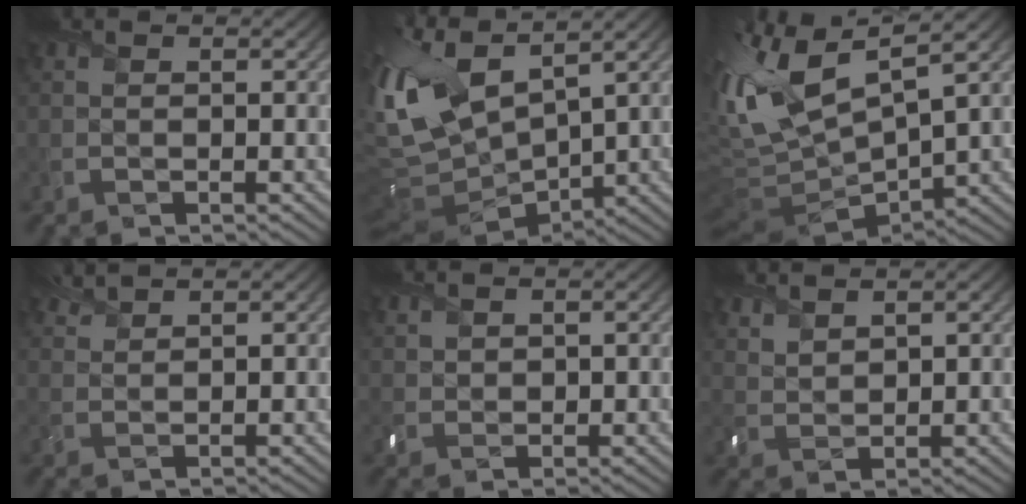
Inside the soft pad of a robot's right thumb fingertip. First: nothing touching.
{"total": 13.5, "force": [4.1, 6.5, 11.0], "torque": [-0.275, 0.005, 0.089]}
{"total": 13.2, "force": [3.3, 5.1, 11.7], "torque": [-0.281, 0.008, 0.067]}
{"total": 2.2, "force": [2.1, 0.3, 0.6], "torque": [-0.020, 0.004, 0.047]}
{"total": 1.9, "force": [1.2, 1.3, 0.6], "torque": [-0.019, 0.000, 0.028]}
{"total": 3.7, "force": [3.0, 1.4, 1.6], "torque": [-0.043, -0.001, 0.069]}